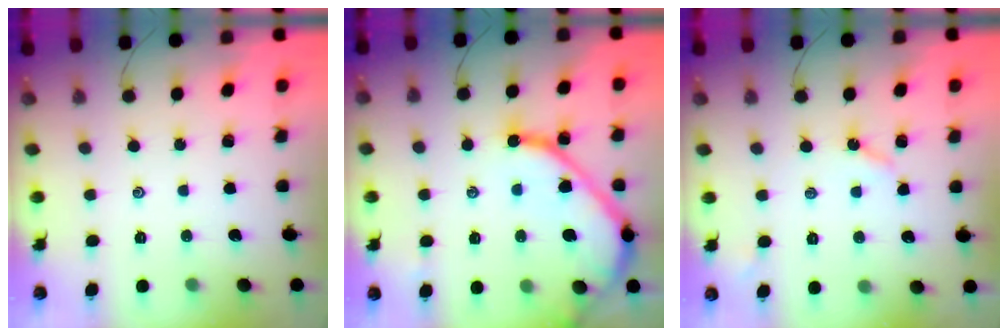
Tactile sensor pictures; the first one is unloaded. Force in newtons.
{"total": 14.0, "press": 13.9, "slide": 1.2}
{"total": 3.0, "press": 2.9, "slide": 0.6}